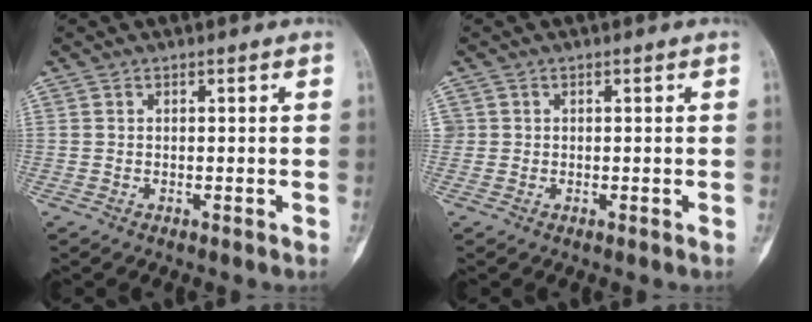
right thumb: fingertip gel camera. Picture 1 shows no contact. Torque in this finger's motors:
{"motor_torque": [0.15, 0.02, 0.01, 0.25, 0.03]}